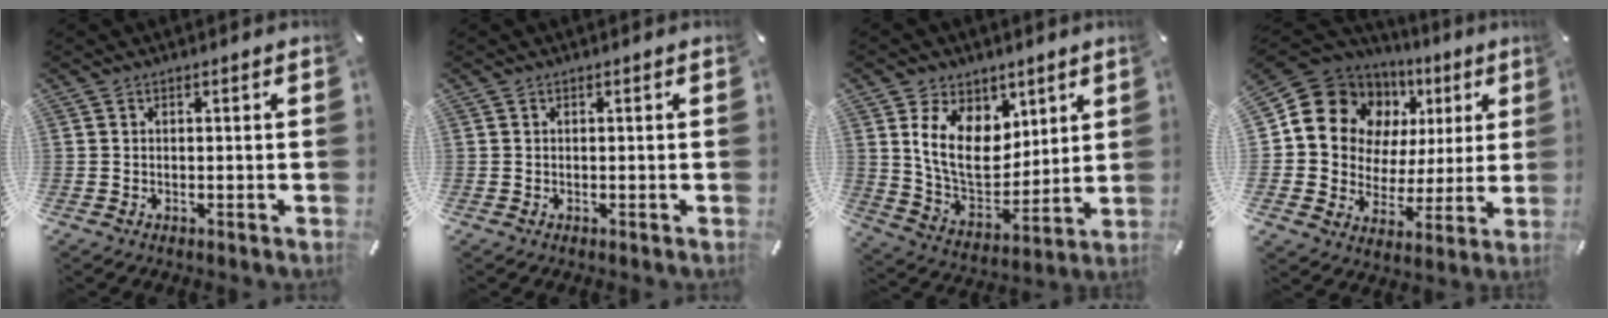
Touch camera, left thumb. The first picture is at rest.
{"total": 0.0}
{"total": 13.7, "force": [5.5, 10.1, 7.5], "torque": [-0.148, -0.033, 0.104]}
{"total": 14.2, "force": [6.1, 12.0, 4.5], "torque": [-0.081, -0.042, 0.118]}